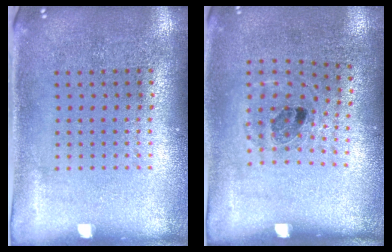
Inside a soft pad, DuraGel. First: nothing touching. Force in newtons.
{"total": 1.0, "press": 0.9, "slide": 0.6}